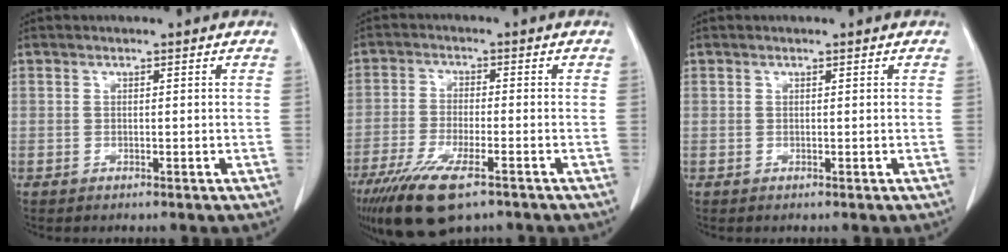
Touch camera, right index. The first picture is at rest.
{"total": 11.0, "force": [-7.2, 2.7, 7.9], "torque": [-0.147, -0.024, -0.120]}
{"total": 0.0}